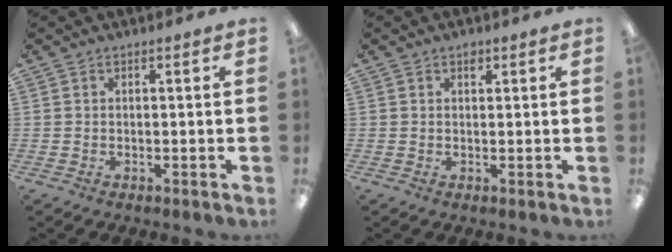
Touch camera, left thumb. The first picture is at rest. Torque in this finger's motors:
{"motor_torque": [0.20, -0.08, 0.50, -0.23, 0.00]}